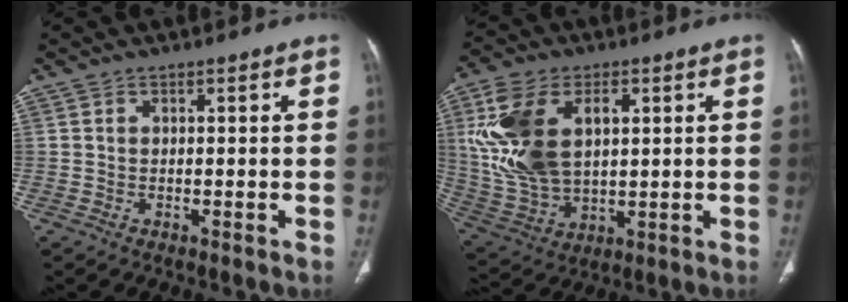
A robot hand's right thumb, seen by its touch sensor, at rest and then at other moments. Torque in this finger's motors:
{"motor_torque": [1.95, 3.04, 0.84, -0.34, 0.65]}